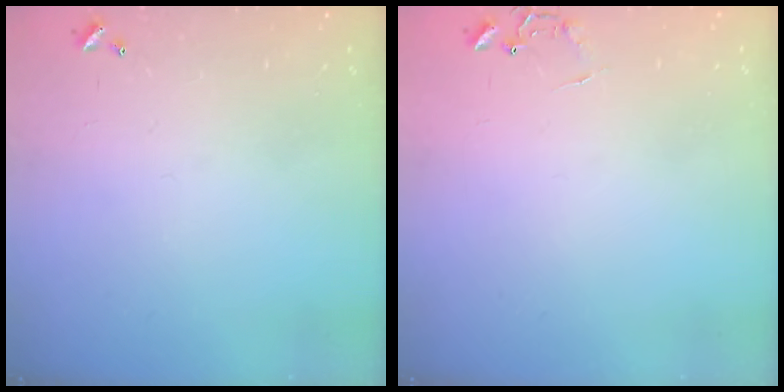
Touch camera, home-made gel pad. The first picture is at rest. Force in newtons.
{"total": 6.4, "press": 6.4, "slide": 0.4}